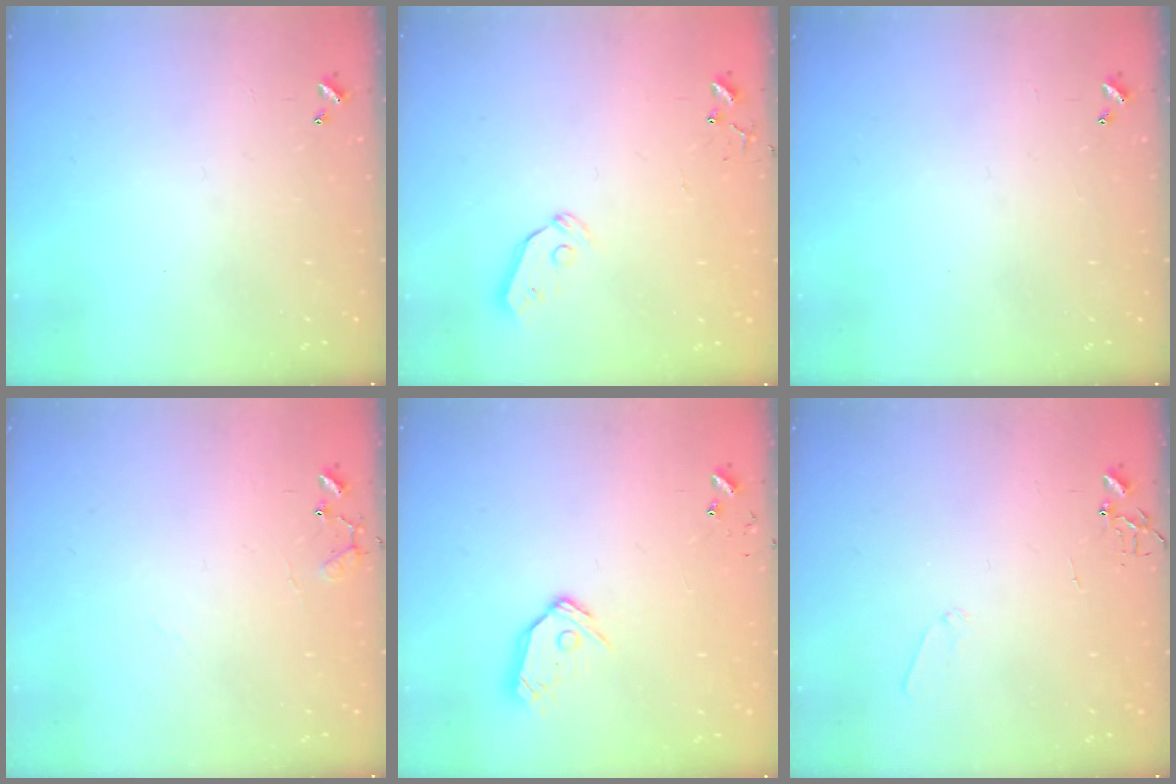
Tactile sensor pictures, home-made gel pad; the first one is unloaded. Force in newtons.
{"total": 4.9, "press": 4.8, "slide": 0.9}
{"total": 0.0}
{"total": 8.6, "press": 8.6, "slide": 0.5}
{"total": 10.1, "press": 10.1, "slide": 1.2}
{"total": 5.9, "press": 5.9, "slide": 0.4}